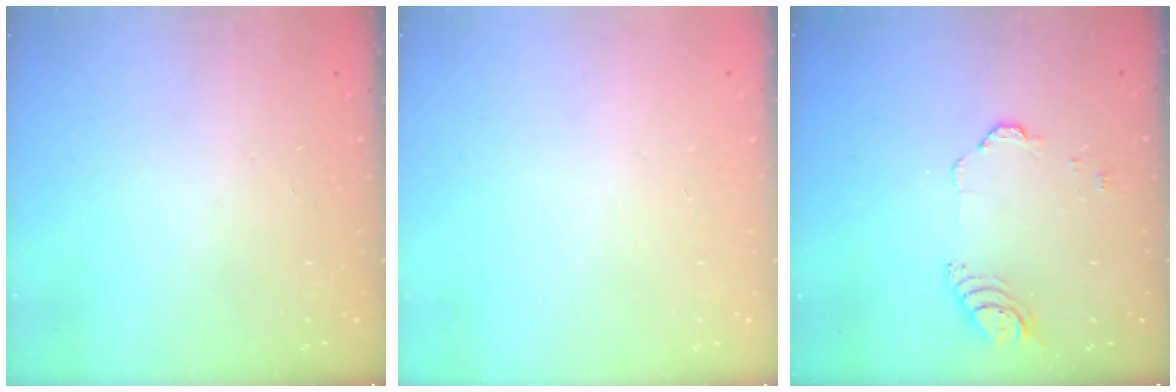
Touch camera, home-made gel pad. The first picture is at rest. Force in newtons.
{"total": 0.0}
{"total": 5.3, "press": 5.2, "slide": 0.6}